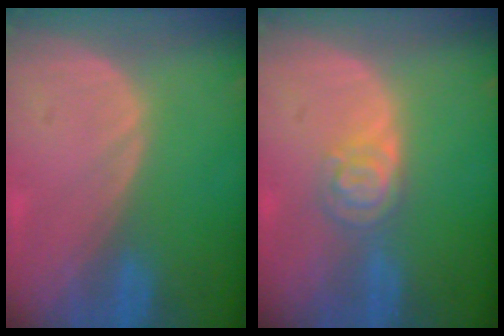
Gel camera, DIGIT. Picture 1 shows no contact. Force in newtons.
{"total": 4.6, "press": 3.9, "slide": 2.4}